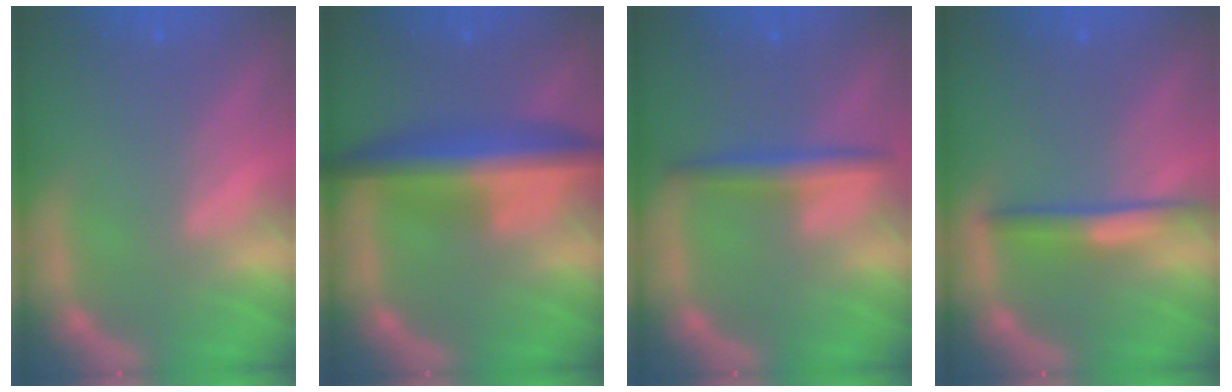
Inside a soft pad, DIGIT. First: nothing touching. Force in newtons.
{"total": 7.1}
{"total": 3.0}
{"total": 3.0}